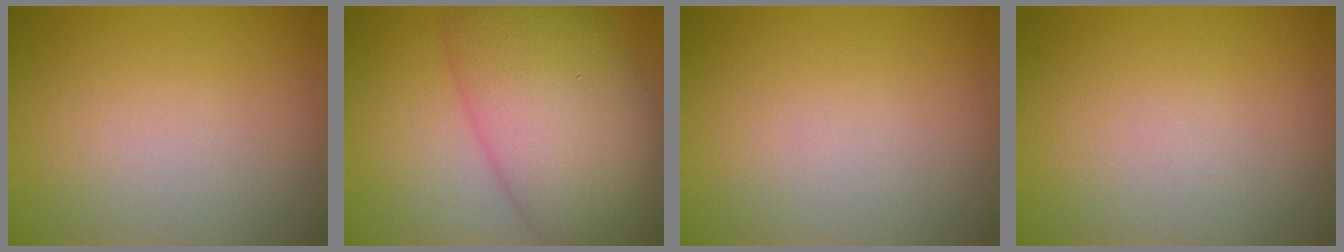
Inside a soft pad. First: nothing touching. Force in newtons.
{"total": 12.5, "press": 12.5, "slide": 0.3}
{"total": 0.0}
{"total": 0.0}